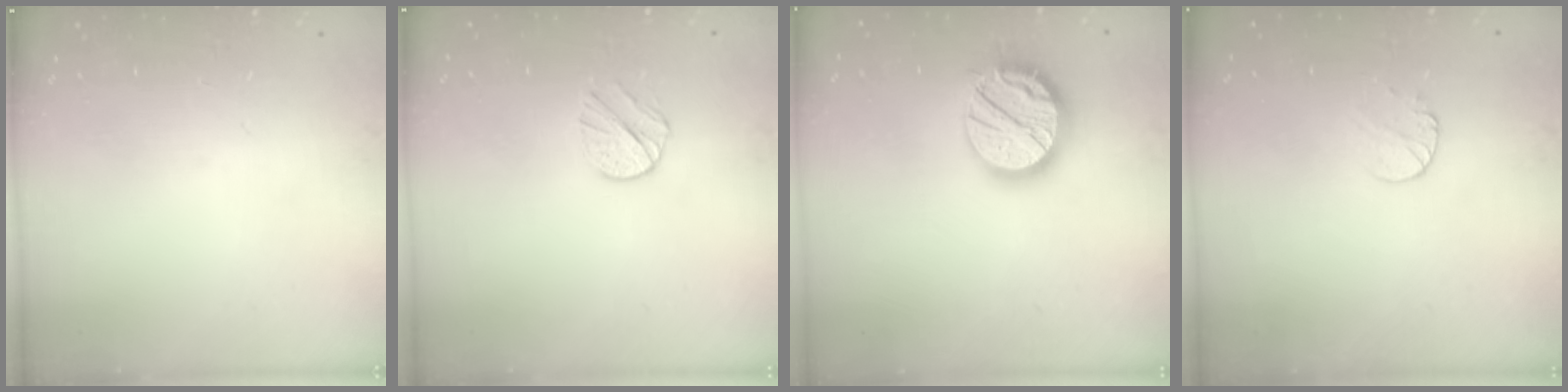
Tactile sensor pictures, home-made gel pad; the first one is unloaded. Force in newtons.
{"total": 6.8, "press": 6.8, "slide": 0.6}
{"total": 16.8, "press": 16.7, "slide": 1.2}
{"total": 5.3, "press": 5.2, "slide": 0.5}